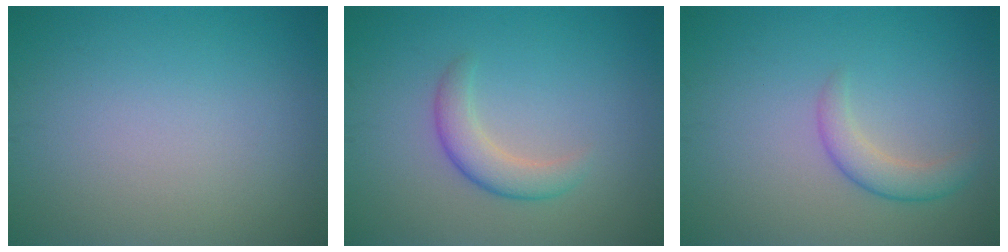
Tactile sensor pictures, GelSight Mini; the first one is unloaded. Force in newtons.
{"total": 2.8, "press": 2.8, "slide": 0.2}
{"total": 2.3, "press": 2.3, "slide": 0.1}